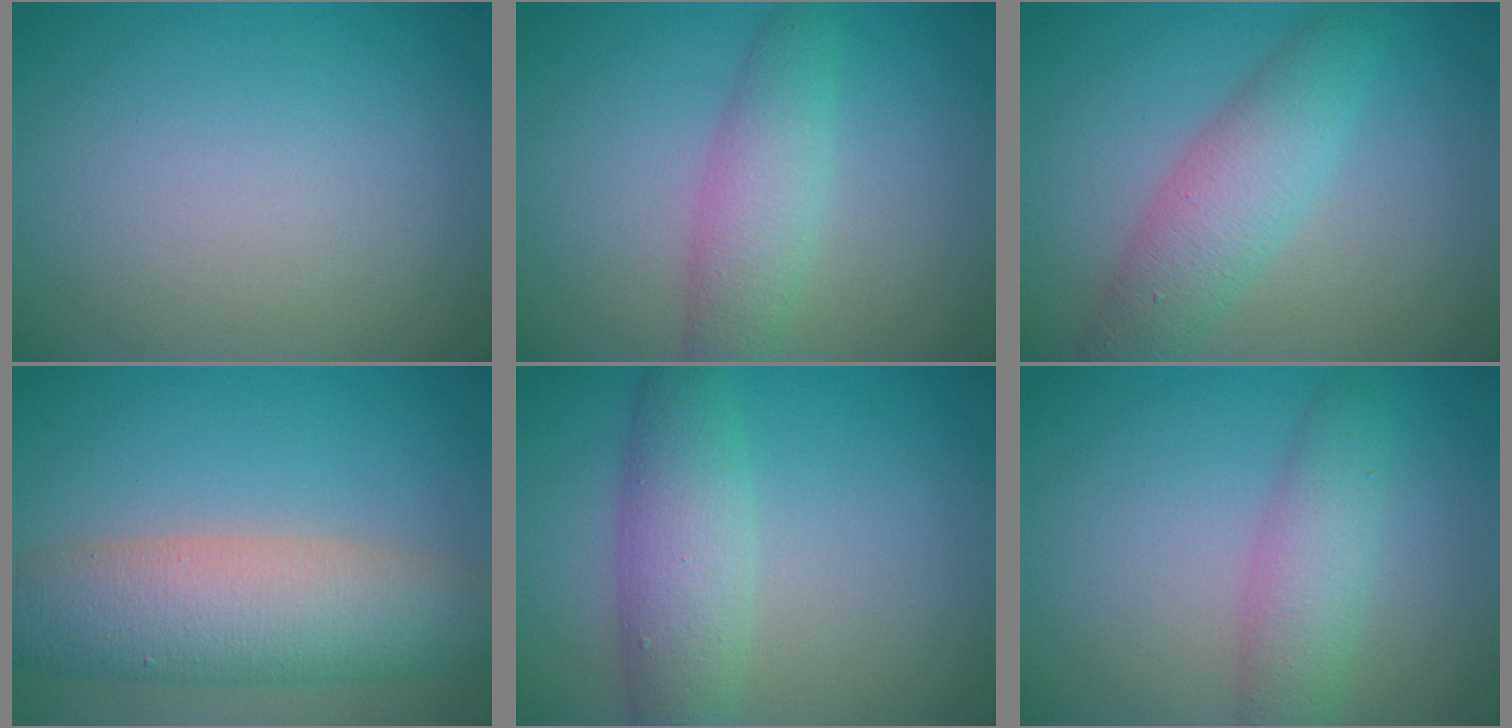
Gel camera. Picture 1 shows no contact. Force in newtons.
{"total": 3.7, "press": 3.7, "slide": 0.0}
{"total": 4.7, "press": 4.7, "slide": 0.1}
{"total": 8.2, "press": 8.2, "slide": 0.4}
{"total": 4.9, "press": 4.9, "slide": 0.1}
{"total": 3.5, "press": 3.5, "slide": 0.1}